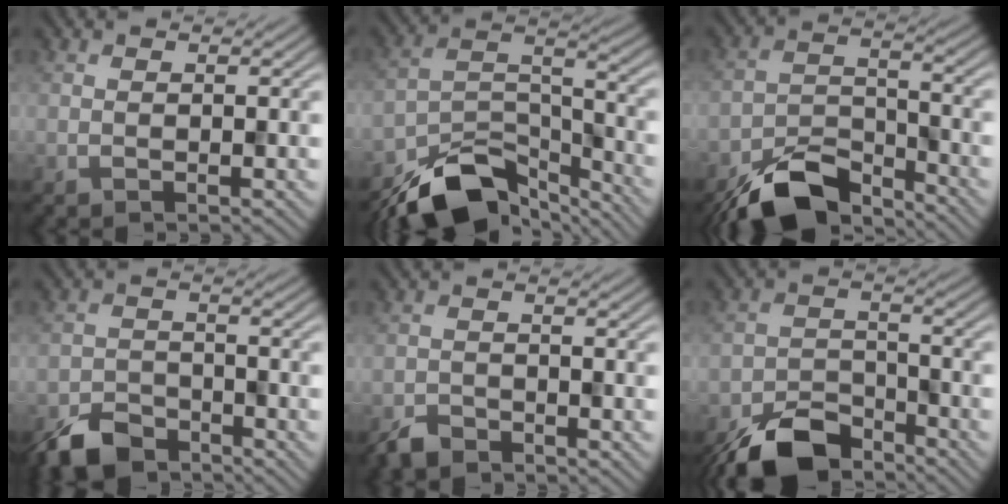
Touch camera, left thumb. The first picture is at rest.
{"total": 12.5, "force": [-9.9, 5.0, 5.8], "torque": [-0.104, -0.005, -0.175]}
{"total": 9.8, "force": [-7.7, 3.6, 4.7], "torque": [-0.084, -0.005, -0.153]}
{"total": 6.2, "force": [-5.0, 2.6, 2.4], "torque": [-0.044, -0.007, -0.104]}
{"total": 2.5, "force": [-2.2, 0.9, 0.7], "torque": [-0.013, -0.001, -0.048]}
{"total": 9.1, "force": [-7.1, 3.8, 4.2], "torque": [-0.075, -0.011, -0.140]}